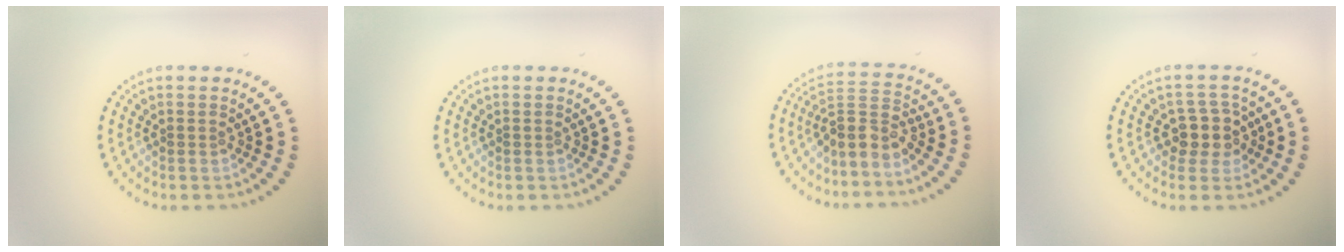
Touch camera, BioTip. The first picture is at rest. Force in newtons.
{"total": 0.0}
{"total": 3.2, "press": 2.5, "slide": 2.1}
{"total": 2.9, "press": 2.6, "slide": 1.4}